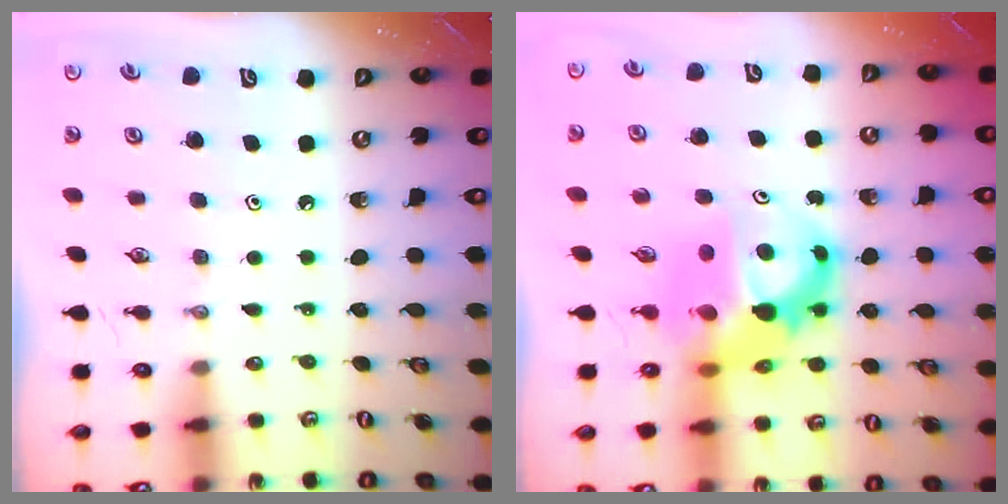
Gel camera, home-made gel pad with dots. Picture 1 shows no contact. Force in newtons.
{"total": 9.2, "press": 9.1, "slide": 0.8}